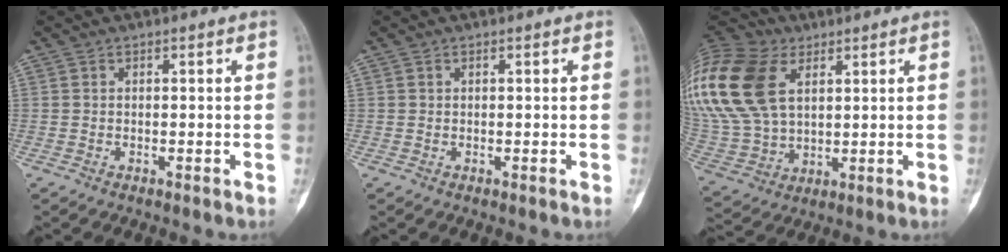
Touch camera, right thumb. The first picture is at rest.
{"total": 0.0}
{"total": 28.2, "force": [9.9, 18.8, 18.6], "torque": [-0.455, 0.028, 0.201]}